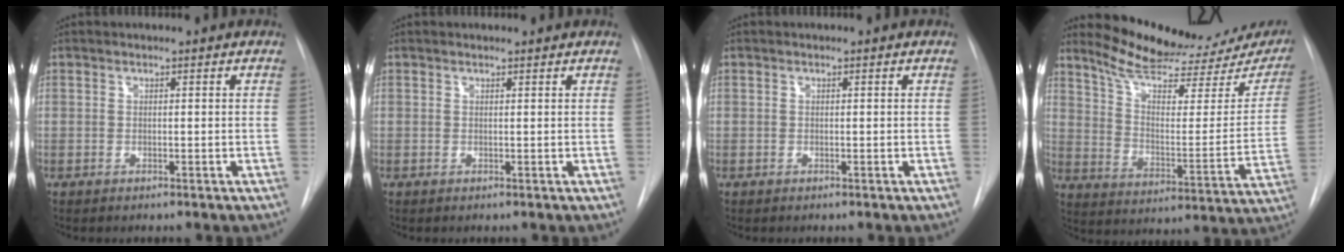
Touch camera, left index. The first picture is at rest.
{"total": 1.3, "force": [1.3, 0.1, 0.0], "torque": [-0.005, 0.005, 0.019]}
{"total": 0.0}
{"total": 23.4, "force": [20.7, 6.0, 9.2], "torque": [-0.125, -0.043, 0.275]}